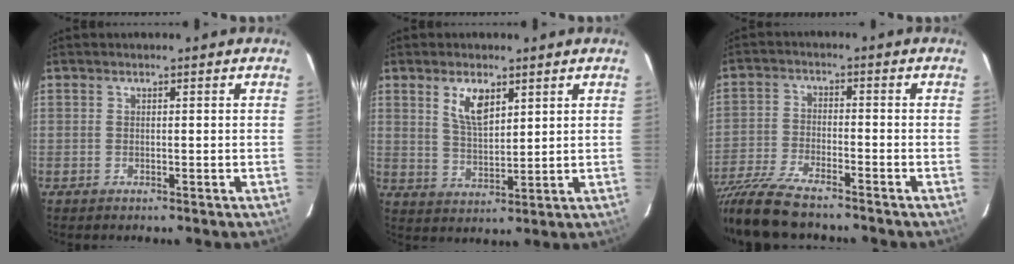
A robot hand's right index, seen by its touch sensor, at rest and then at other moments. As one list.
[{"total": 6.5, "force": [3.4, 2.9, 4.7], "torque": [-0.084, 0.001, 0.070]}, {"total": 14.0, "force": [-12.0, 2.5, 6.6], "torque": [-0.160, -0.032, -0.225]}]